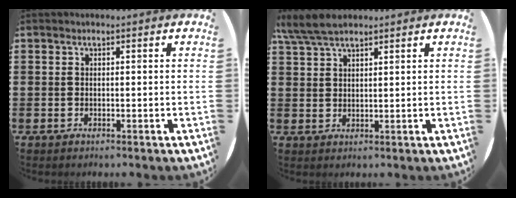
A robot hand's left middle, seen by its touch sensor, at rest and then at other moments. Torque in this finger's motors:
{"motor_torque": [0.70, -0.64, 0.13, 0.12]}